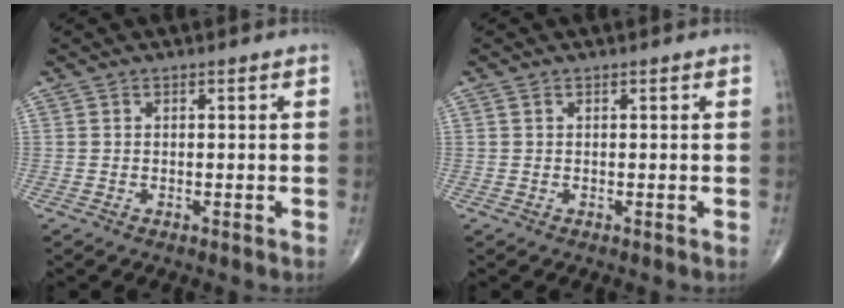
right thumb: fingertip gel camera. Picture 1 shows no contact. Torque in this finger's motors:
{"motor_torque": [-0.17, 0.20, -0.11, -0.12, -0.02]}